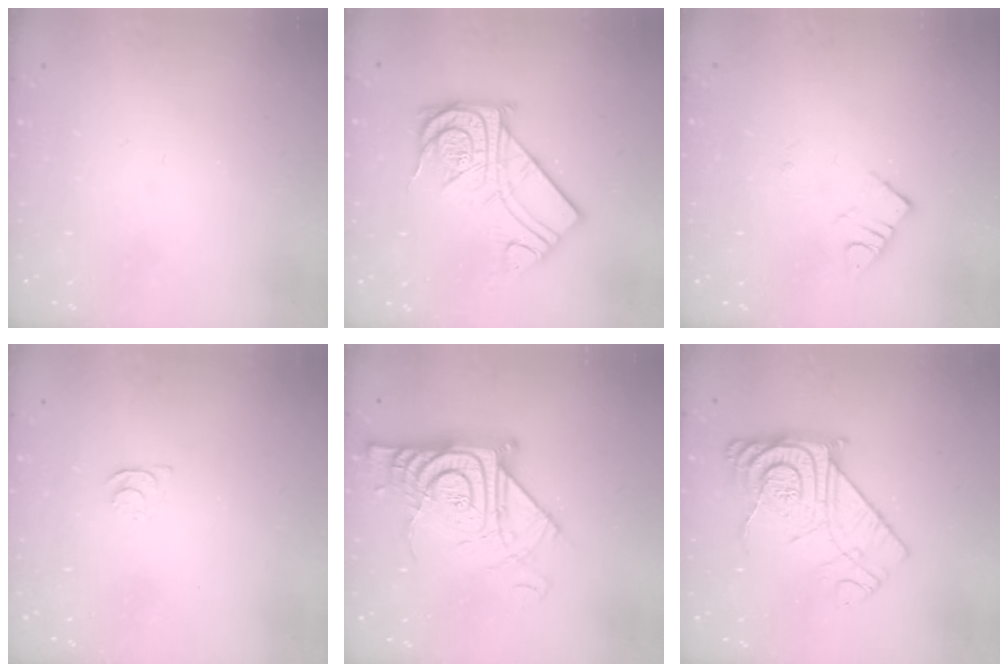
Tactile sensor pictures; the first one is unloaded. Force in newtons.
{"total": 16.6, "press": 16.5, "slide": 1.4}
{"total": 2.8, "press": 2.7, "slide": 0.3}
{"total": 3.6, "press": 3.5, "slide": 0.8}
{"total": 15.9, "press": 15.7, "slide": 1.9}
{"total": 16.4, "press": 16.3, "slide": 1.7}